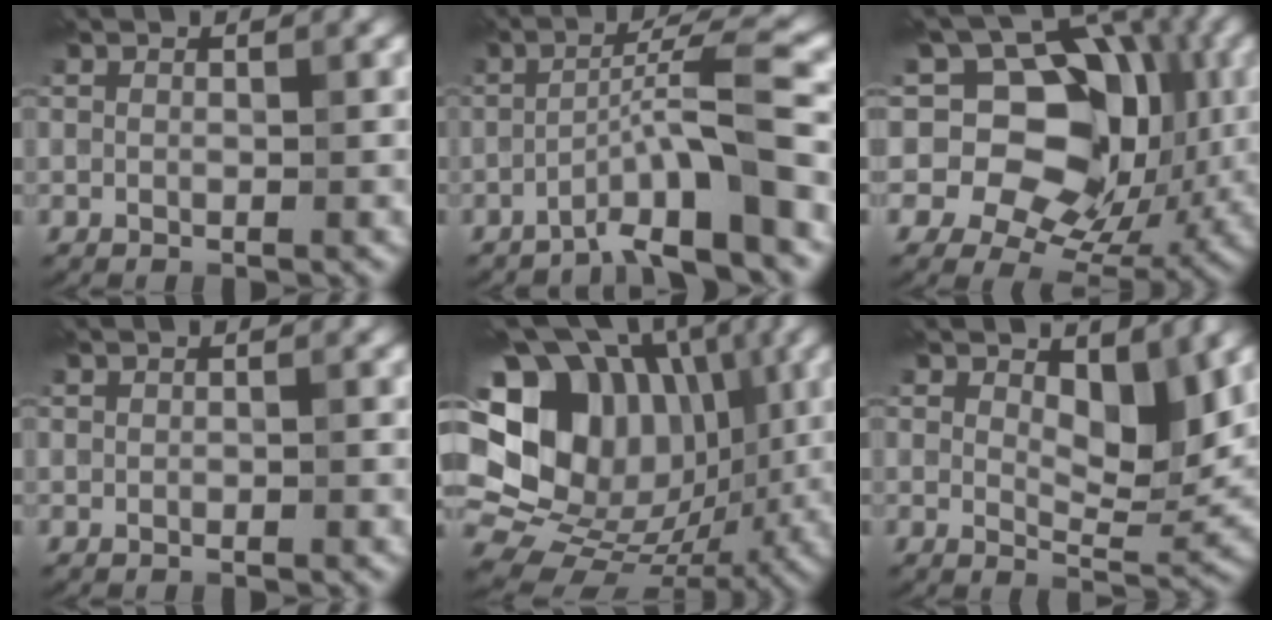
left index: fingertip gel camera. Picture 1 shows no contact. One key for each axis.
{"total": 6.2, "fx": -3.5, "fy": 0.1, "fz": 5.1, "tx": -0.079, "ty": 0.026, "tz": -0.066}
{"total": 15.4, "fx": 4.5, "fy": 11.4, "fz": 9.3, "tx": -0.138, "ty": 0.051, "tz": 0.059}
{"total": 0.0}
{"total": 20.8, "fx": 3.9, "fy": 16.9, "fz": 11.5, "tx": -0.217, "ty": 0.041, "tz": 0.070}
{"total": 4.2, "fx": 1.8, "fy": 1.9, "fz": 3.3, "tx": -0.057, "ty": -0.005, "tz": 0.029}